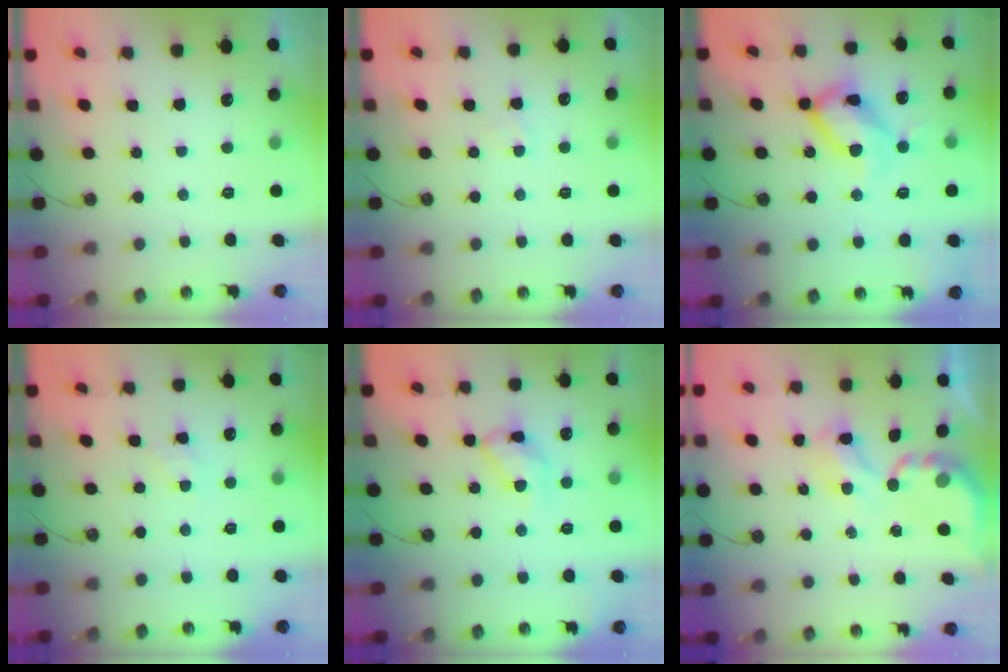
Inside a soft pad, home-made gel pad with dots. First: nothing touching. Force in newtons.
{"total": 3.8, "press": 3.8, "slide": 0.5}
{"total": 17.1, "press": 17.0, "slide": 1.6}
{"total": 1.8, "press": 1.8, "slide": 0.2}
{"total": 12.3, "press": 12.3, "slide": 0.3}
{"total": 3.7, "press": 3.7, "slide": 0.2}